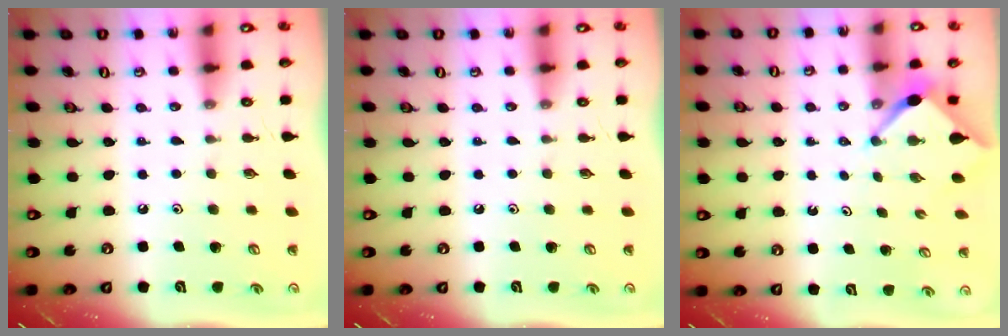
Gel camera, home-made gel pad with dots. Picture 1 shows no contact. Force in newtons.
{"total": 0.0}
{"total": 3.5, "press": 3.5, "slide": 0.3}